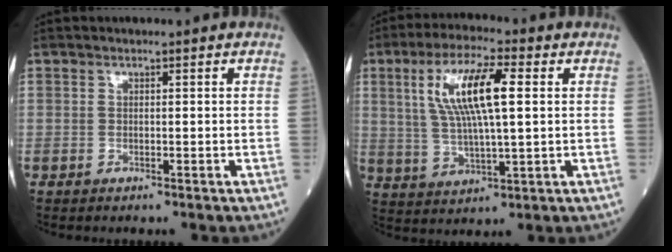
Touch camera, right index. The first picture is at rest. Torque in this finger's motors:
{"motor_torque": [1.54, 0.60, 0.37, 0.21]}